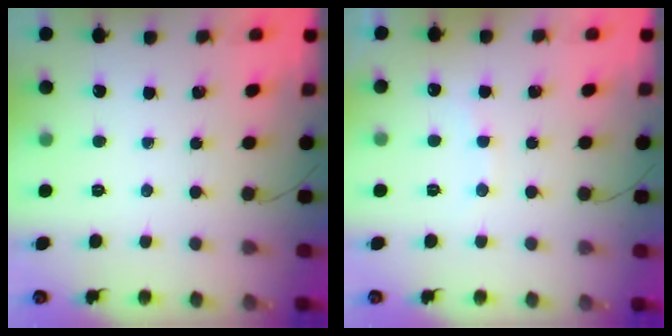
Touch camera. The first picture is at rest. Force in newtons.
{"total": 6.3, "press": 6.2, "slide": 1.0}